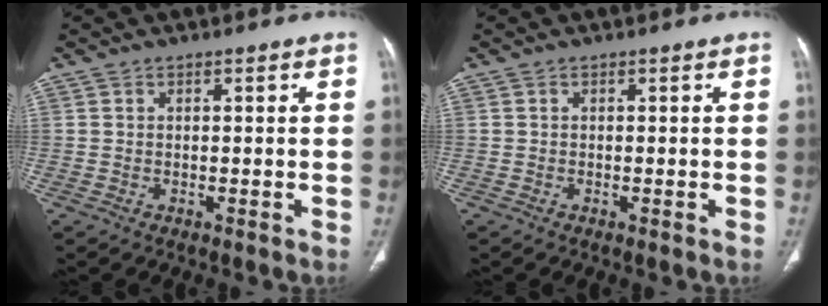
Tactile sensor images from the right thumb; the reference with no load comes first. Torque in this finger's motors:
{"motor_torque": [2.51, 2.49, 0.32, -0.18, 0.04]}